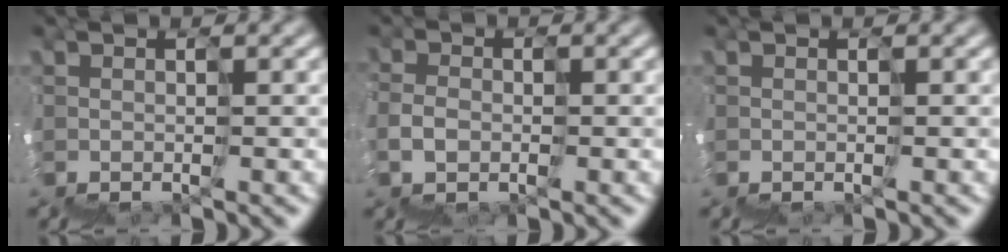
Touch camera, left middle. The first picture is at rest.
{"total": 1.9, "force": [-1.3, 1.1, -0.7], "torque": [0.027, 0.003, -0.021]}
{"total": 0.0}